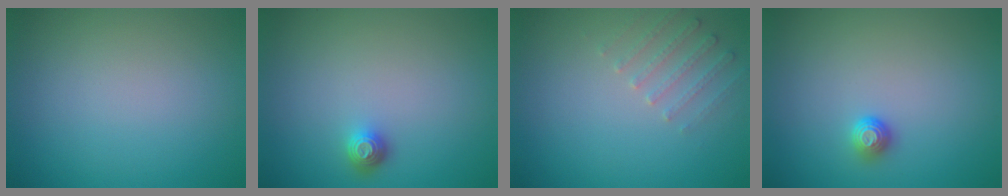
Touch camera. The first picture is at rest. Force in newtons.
{"total": 1.3, "press": 1.1, "slide": 0.7}
{"total": 1.9, "press": 1.8, "slide": 0.6}
{"total": 1.1, "press": 1.0, "slide": 0.5}